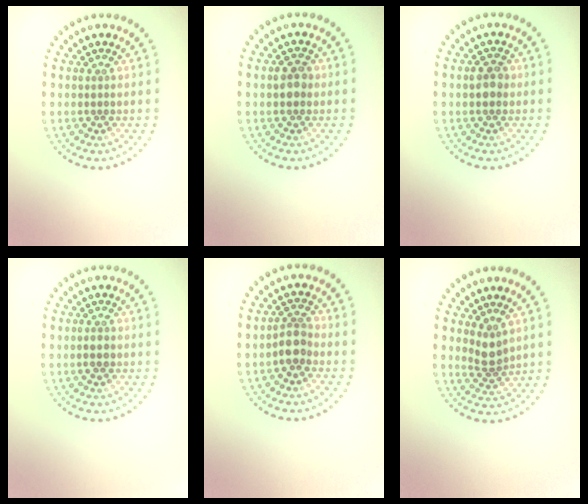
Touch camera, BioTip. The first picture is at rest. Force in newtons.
{"total": 1.8, "press": 1.8, "slide": 0.3}
{"total": 1.8, "press": 1.8, "slide": 0.3}
{"total": 1.2, "press": 1.1, "slide": 0.3}
{"total": 2.2, "press": 1.9, "slide": 1.1}
{"total": 2.1, "press": 1.5, "slide": 1.5}